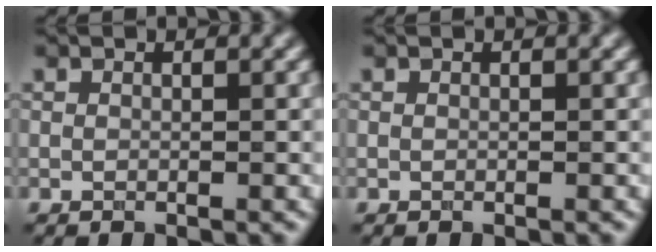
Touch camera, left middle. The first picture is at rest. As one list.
[{"total": 0.0}]